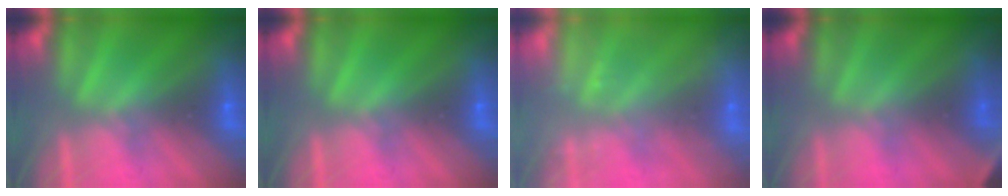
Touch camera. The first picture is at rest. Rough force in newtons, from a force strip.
{"total": 0.0}
{"total": 2.3}
{"total": 2.8}